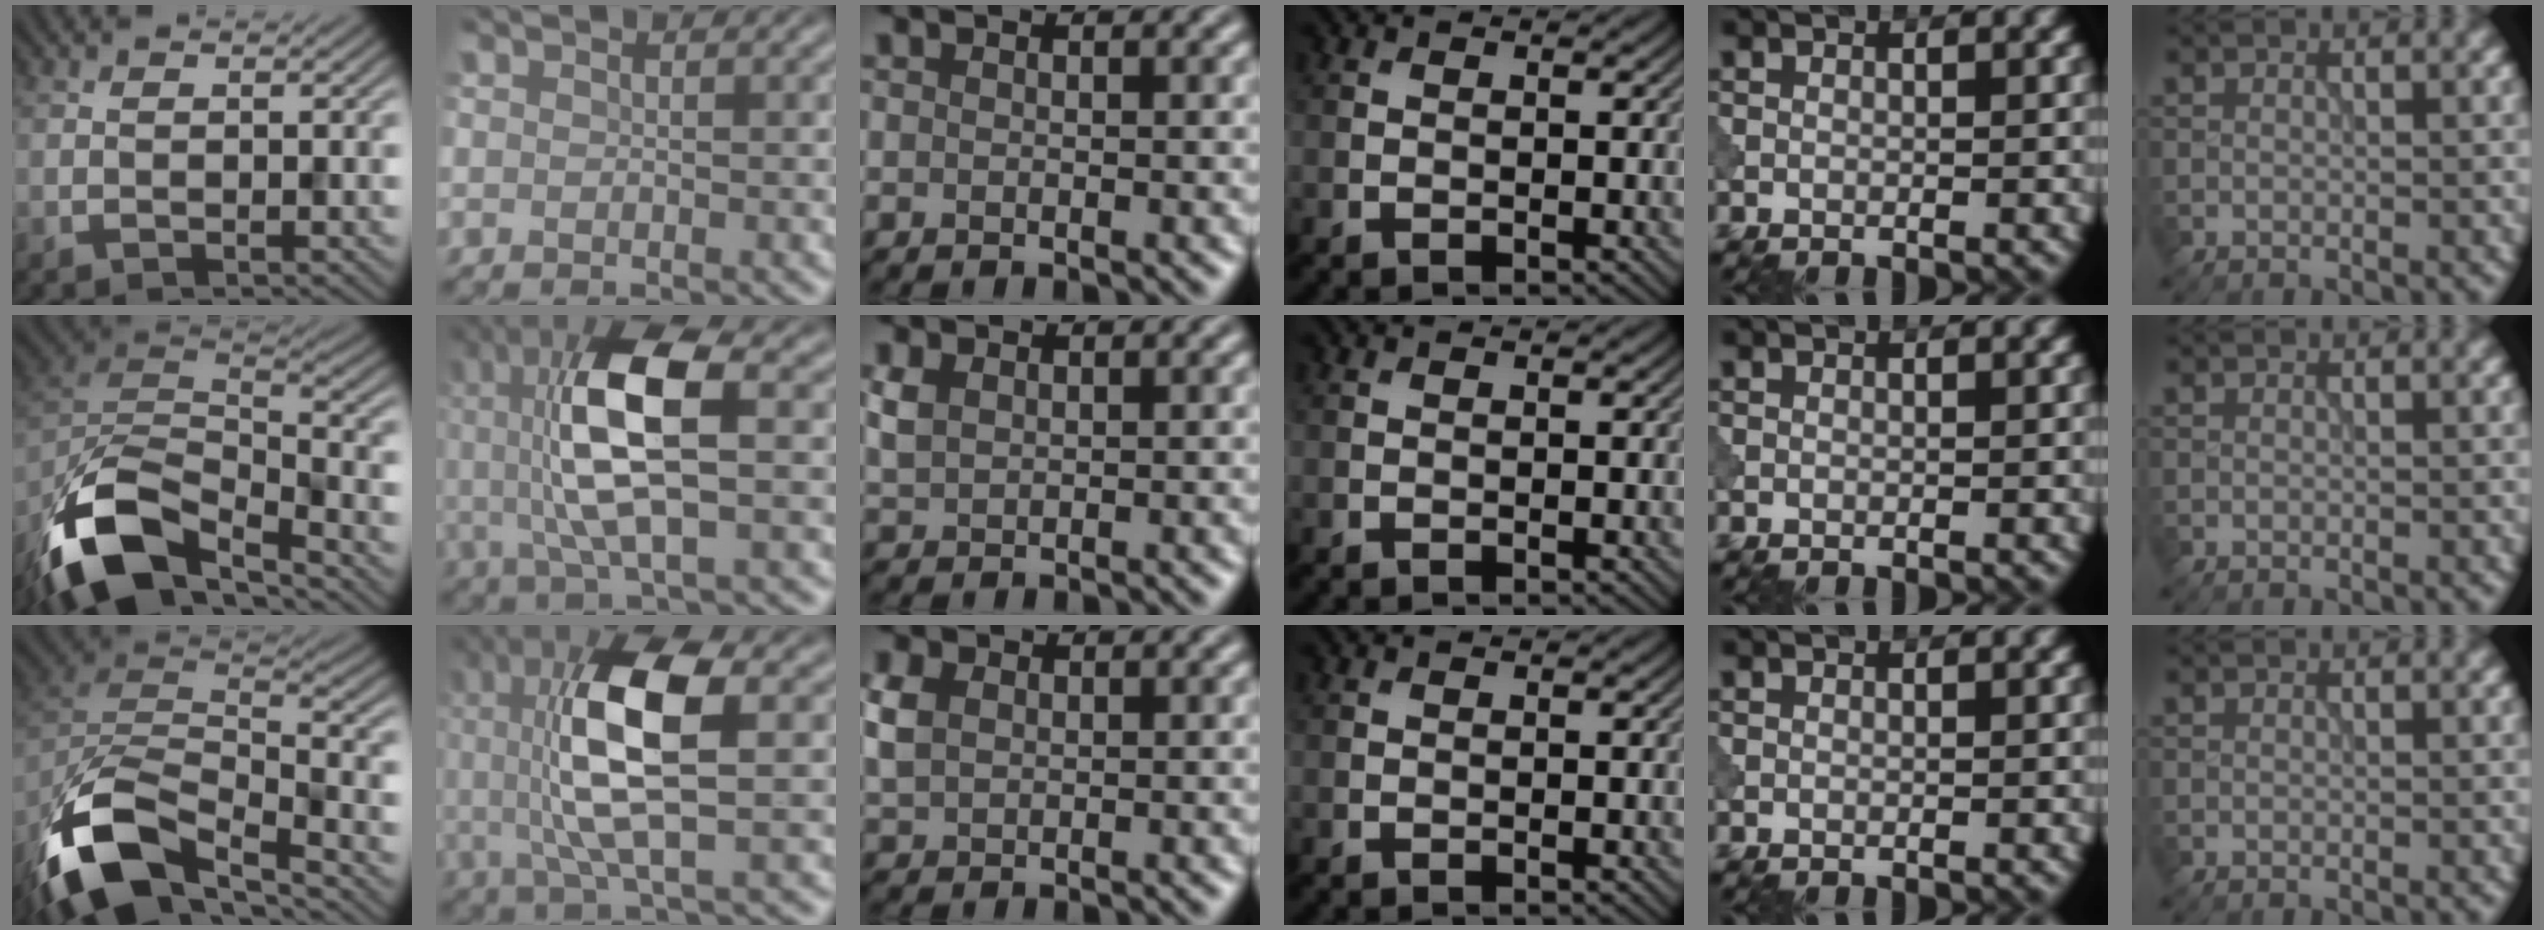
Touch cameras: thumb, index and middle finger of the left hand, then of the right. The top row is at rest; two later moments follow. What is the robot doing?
{"motion": "shake", "object": "bell"}